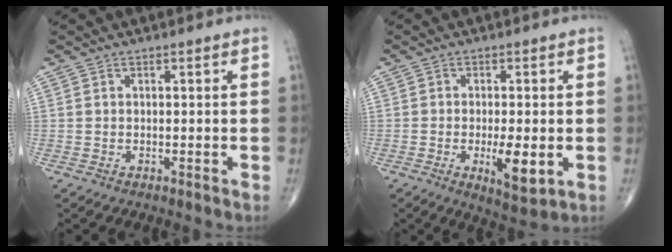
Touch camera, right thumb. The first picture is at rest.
{"total": 7.0, "force": [-1.6, 2.3, 6.4], "torque": [-0.099, -0.017, -0.022]}